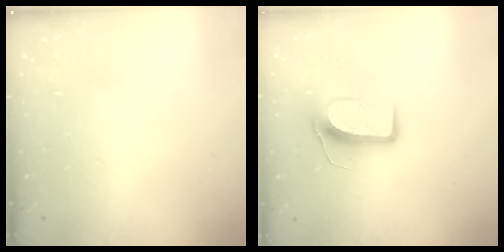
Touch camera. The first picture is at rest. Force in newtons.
{"total": 9.2, "press": 9.2, "slide": 0.4}